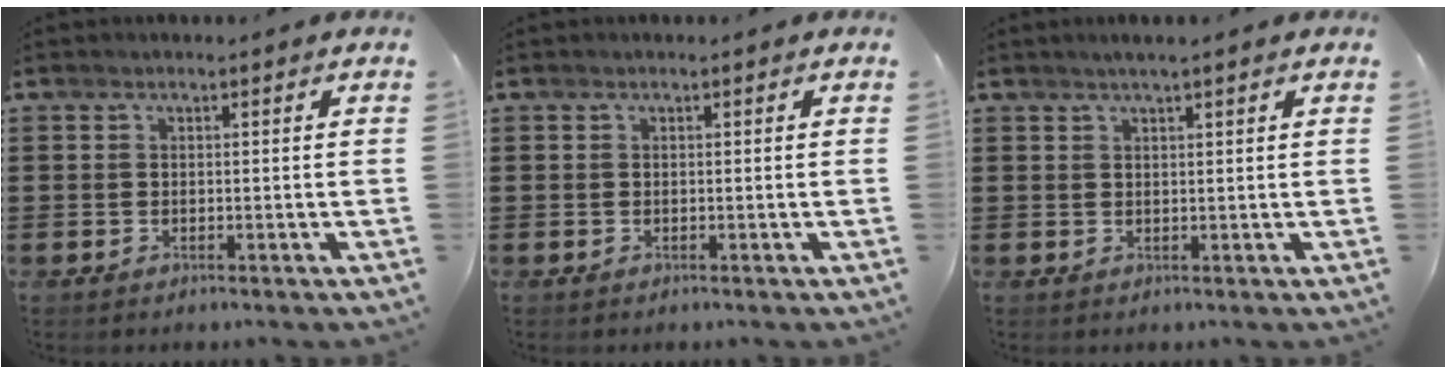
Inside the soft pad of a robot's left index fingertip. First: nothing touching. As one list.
[{"total": 0.0}, {"total": 1.6, "force": [1.2, -0.2, 1.0], "torque": [-0.020, 0.000, 0.022]}]